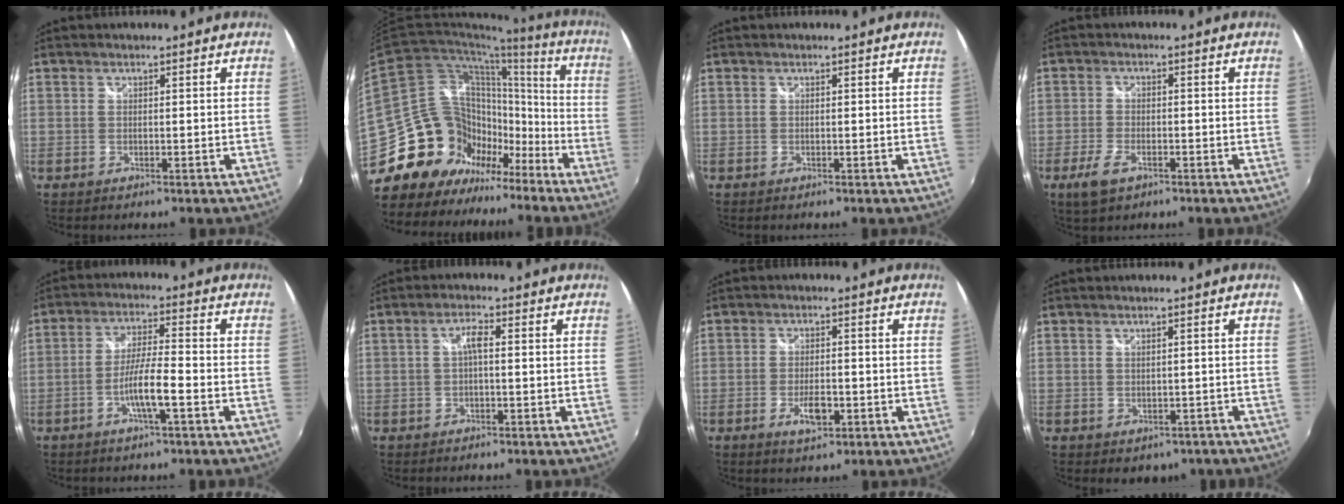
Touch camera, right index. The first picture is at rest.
{"total": 27.2, "force": [-15.7, 18.4, 12.4], "torque": [-0.255, 0.035, -0.243]}
{"total": 0.0}
{"total": 5.7, "force": [-3.3, 2.7, 3.8], "torque": [-0.097, -0.010, -0.060]}
{"total": 6.8, "force": [-3.0, 0.2, 6.1], "torque": [-0.117, -0.001, -0.054]}
{"total": 2.5, "force": [-0.1, 0.6, 2.4], "torque": [-0.047, 0.008, -0.003]}
{"total": 5.0, "force": [-2.1, 2.0, 4.0], "torque": [-0.083, -0.005, -0.036]}
{"total": 3.9, "force": [-2.1, 2.9, 1.5], "torque": [-0.023, 0.001, -0.014]}